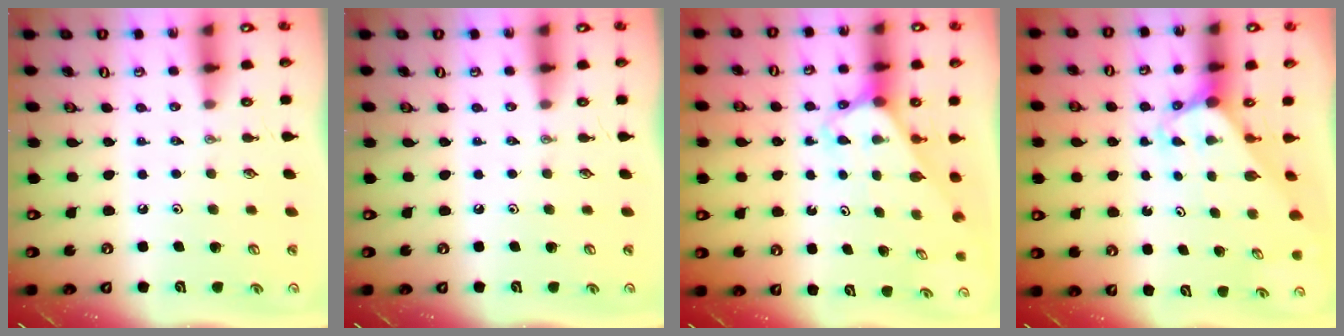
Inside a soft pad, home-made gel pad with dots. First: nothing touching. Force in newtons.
{"total": 0.0}
{"total": 2.8, "press": 2.8, "slide": 0.2}
{"total": 2.9, "press": 2.9, "slide": 0.2}